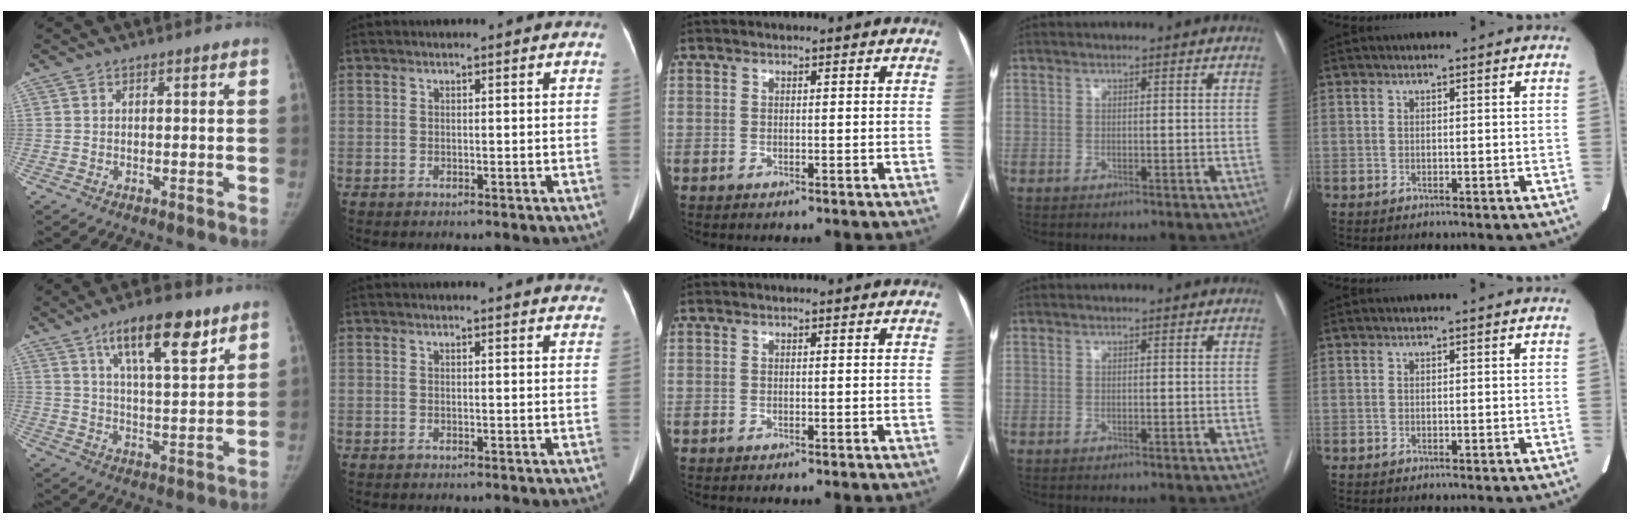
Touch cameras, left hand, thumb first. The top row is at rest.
{"thumb": {"total": 14.2, "force": [8.2, 4.4, 10.6], "torque": [-0.148, -0.039, 0.135]}, "index": {"total": 10.6, "force": [10.2, 1.3, 2.7], "torque": [-0.013, -0.009, 0.091]}}